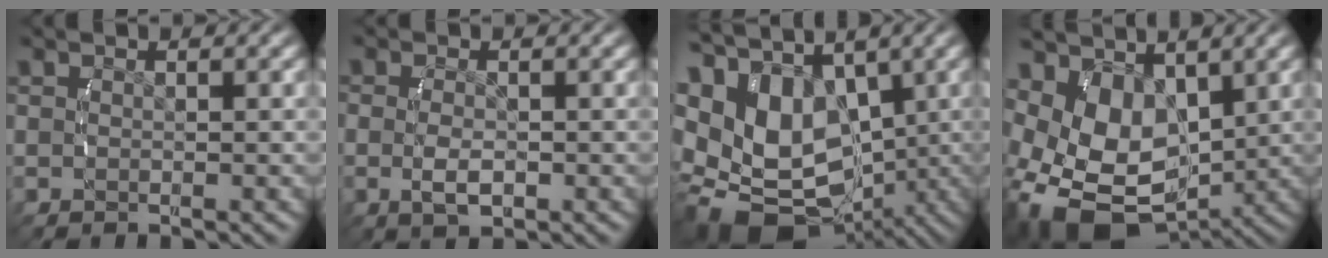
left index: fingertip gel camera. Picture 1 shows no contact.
{"total": 2.6, "force": [-0.7, 1.3, 2.1], "torque": [-0.037, -0.008, -0.007]}
{"total": 17.5, "force": [-4.3, 13.4, 10.4], "torque": [-0.237, -0.083, -0.045]}
{"total": 11.8, "force": [-1.6, 8.7, 7.7], "torque": [-0.191, -0.050, -0.007]}